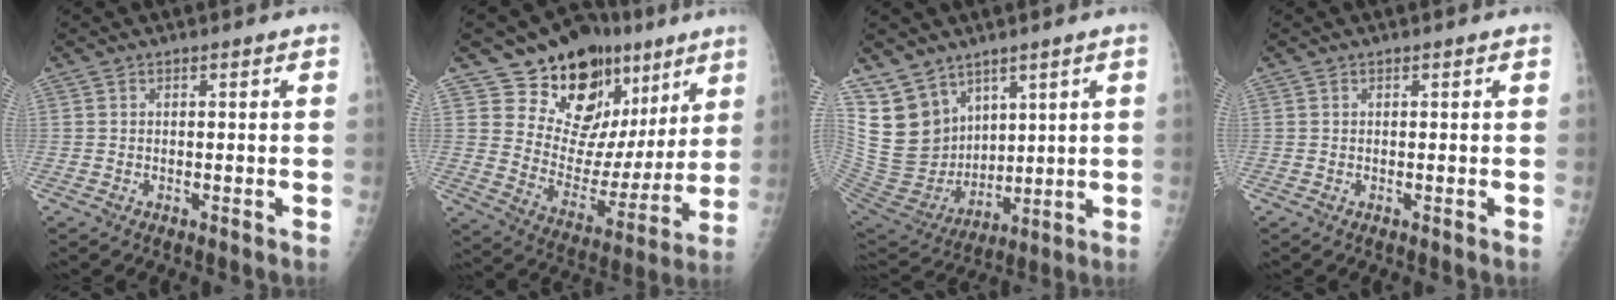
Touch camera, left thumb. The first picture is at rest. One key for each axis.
{"total": 21.4, "fx": 12.0, "fy": 13.7, "fz": 11.2, "tx": -0.089, "ty": -0.047, "tz": 0.195}
{"total": 14.3, "fx": 9.2, "fy": 9.7, "fz": 5.1, "tx": -0.071, "ty": -0.044, "tz": 0.209}
{"total": 0.0}